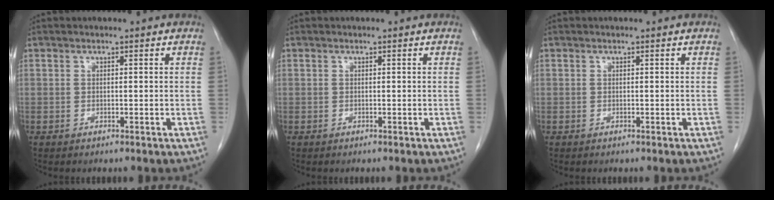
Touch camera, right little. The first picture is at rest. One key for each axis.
{"total": 0.0}
{"total": 0.0}